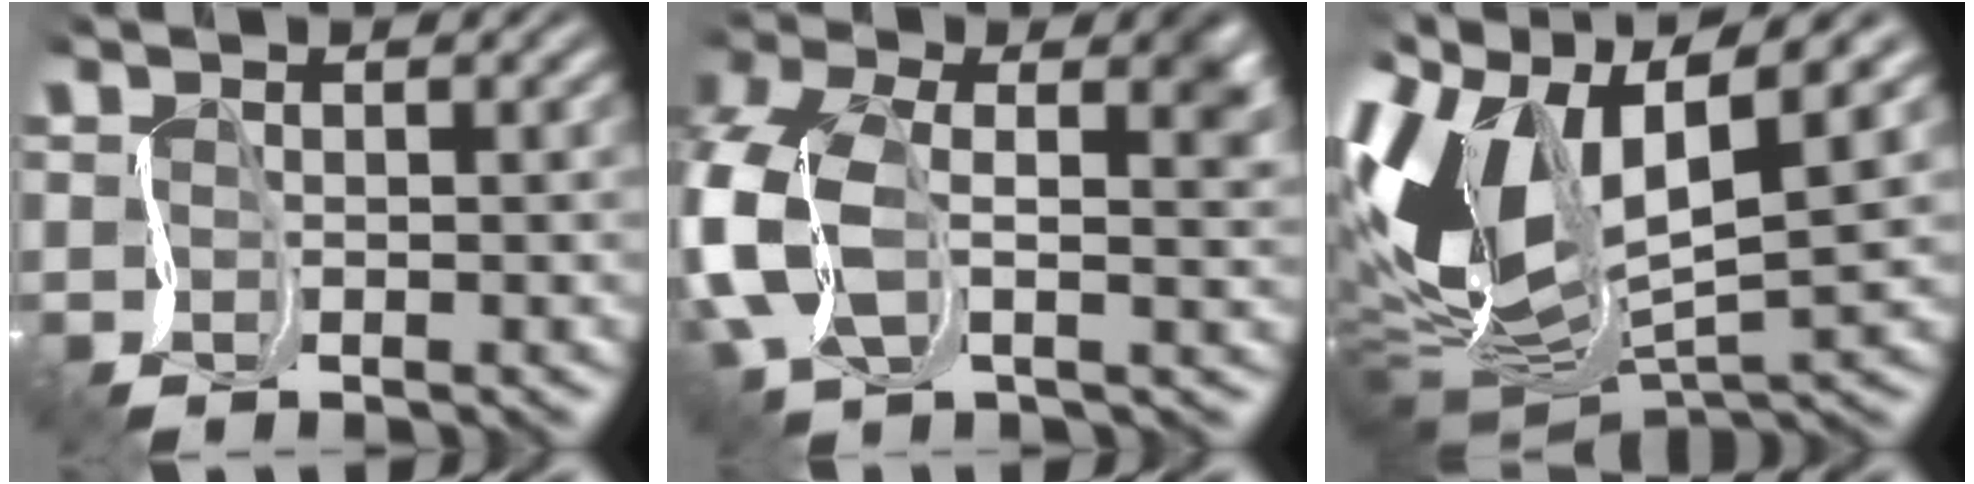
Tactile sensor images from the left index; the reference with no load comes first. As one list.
[{"total": 10.2, "force": [1.1, 6.4, 7.8], "torque": [-0.204, -0.012, 0.010]}, {"total": 11.6, "force": [3.3, 6.1, 9.4], "torque": [-0.218, 0.012, 0.058]}]